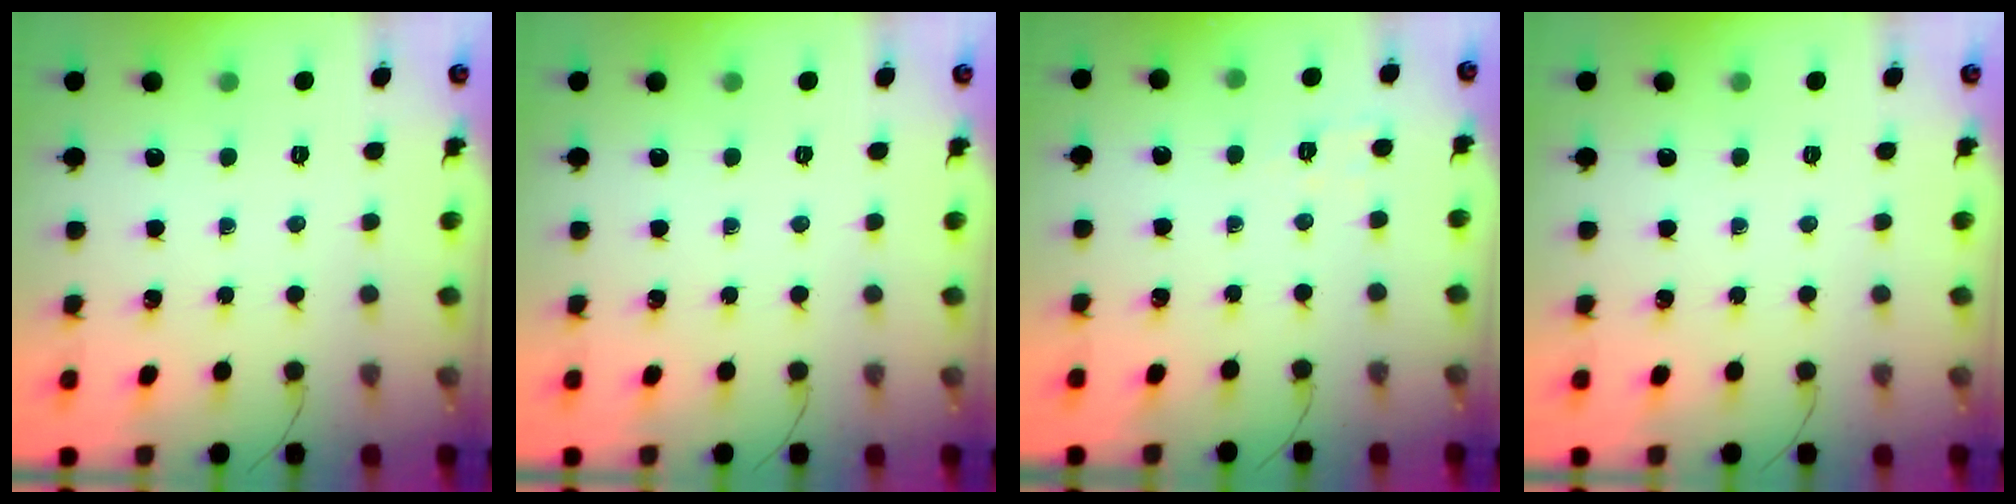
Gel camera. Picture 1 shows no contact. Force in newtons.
{"total": 0.0}
{"total": 2.5, "press": 1.8, "slide": 1.7}
{"total": 0.0}